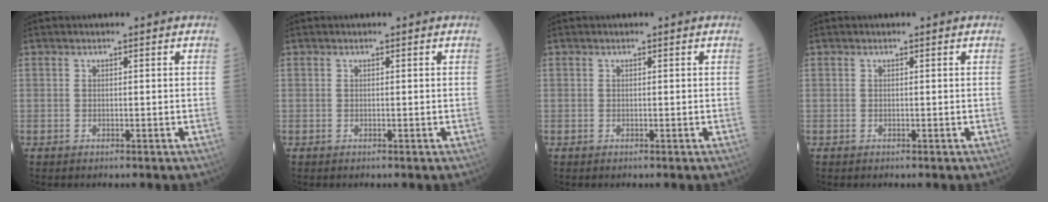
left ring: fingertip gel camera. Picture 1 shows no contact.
{"total": 0.0}
{"total": 0.0}
{"total": 0.0}